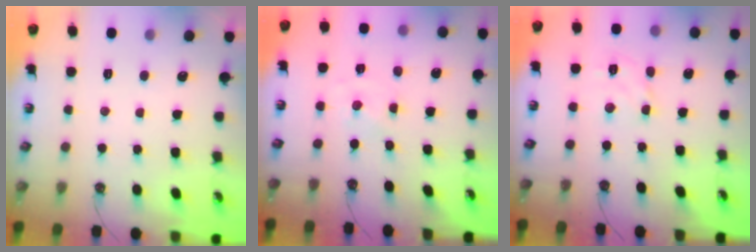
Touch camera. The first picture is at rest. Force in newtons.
{"total": 0.0}
{"total": 5.2, "press": 5.1, "slide": 0.5}